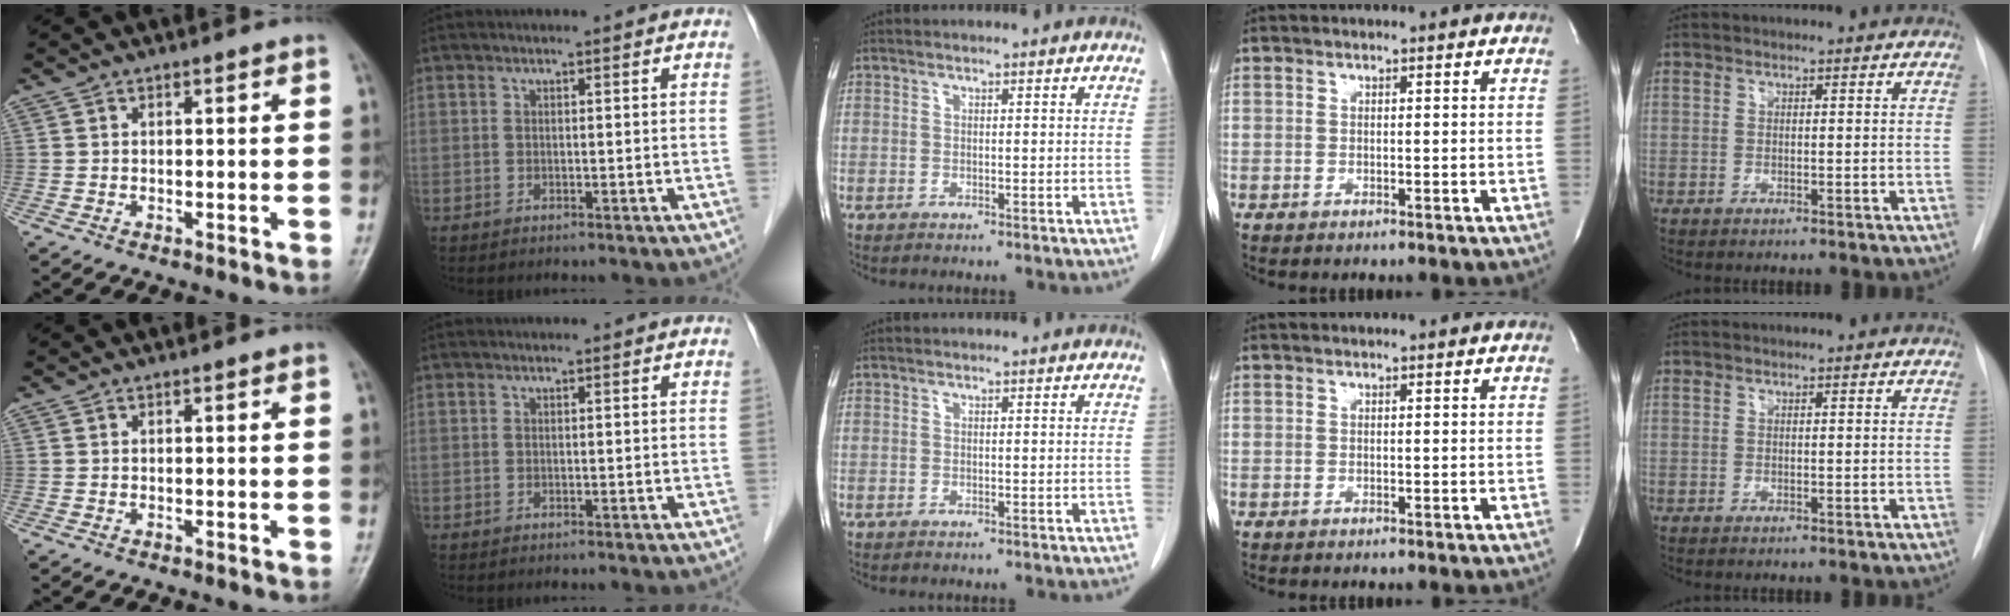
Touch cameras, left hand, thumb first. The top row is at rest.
{}